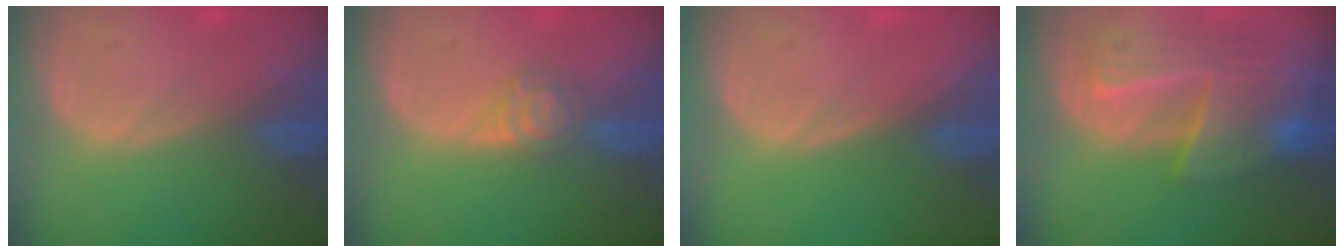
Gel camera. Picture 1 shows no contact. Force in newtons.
{"total": 4.3, "press": 3.9, "slide": 1.8}
{"total": 0.0}
{"total": 9.3, "press": 8.3, "slide": 4.2}